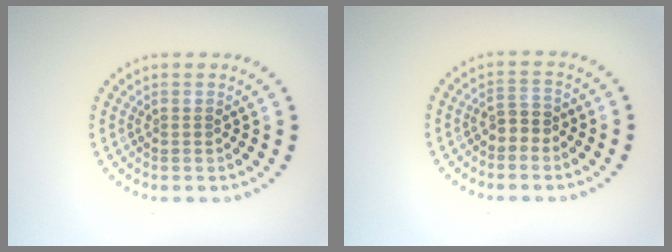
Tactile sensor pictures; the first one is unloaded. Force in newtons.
{"total": 1.8, "press": 1.6, "slide": 0.8}